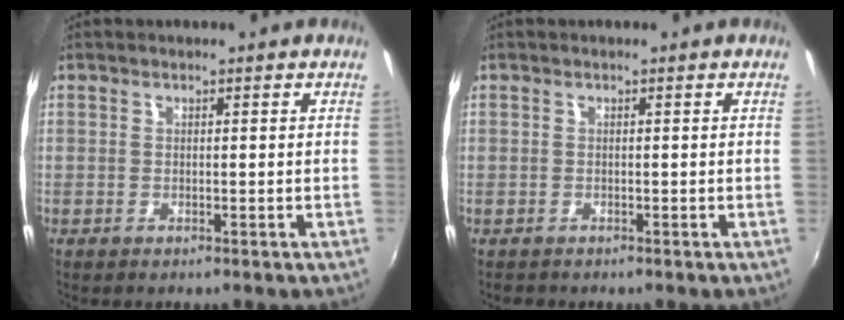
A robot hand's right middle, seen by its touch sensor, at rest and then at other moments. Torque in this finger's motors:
{"motor_torque": [-0.24, -0.23, -0.49, -0.19]}